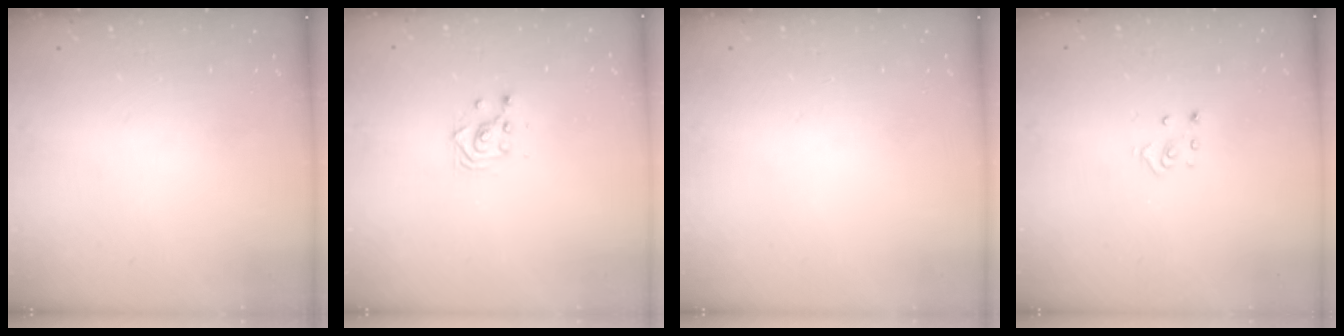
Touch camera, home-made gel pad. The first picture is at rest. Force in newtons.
{"total": 3.2, "press": 3.2, "slide": 0.2}
{"total": 0.0}
{"total": 2.8, "press": 2.8, "slide": 0.3}